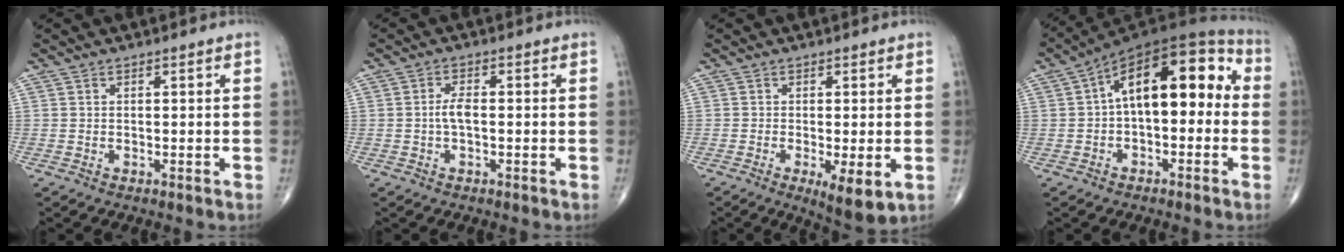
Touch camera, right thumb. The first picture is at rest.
{"total": 2.9, "force": [-0.3, 1.2, 2.6], "torque": [-0.055, 0.006, -0.007]}
{"total": 6.3, "force": [-1.7, 1.9, 5.8], "torque": [-0.093, -0.020, -0.023]}
{"total": 17.0, "force": [1.3, 8.7, 14.5], "torque": [-0.187, 0.048, 0.008]}